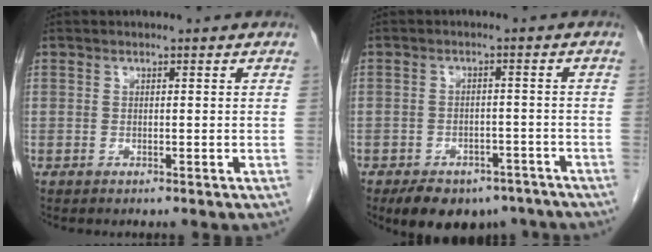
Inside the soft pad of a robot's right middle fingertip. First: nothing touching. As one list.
[{"total": 10.5, "force": [-7.8, 5.7, 4.0], "torque": [-0.053, 0.004, -0.103]}]